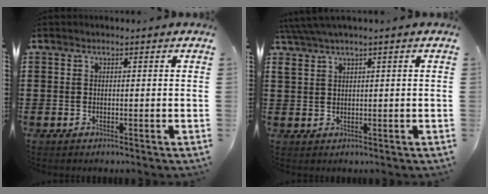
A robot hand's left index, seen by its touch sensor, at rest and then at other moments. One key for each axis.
{"total": 2.3, "fx": 1.5, "fy": 0.0, "fz": 1.8, "tx": -0.039, "ty": 0.002, "tz": 0.027}